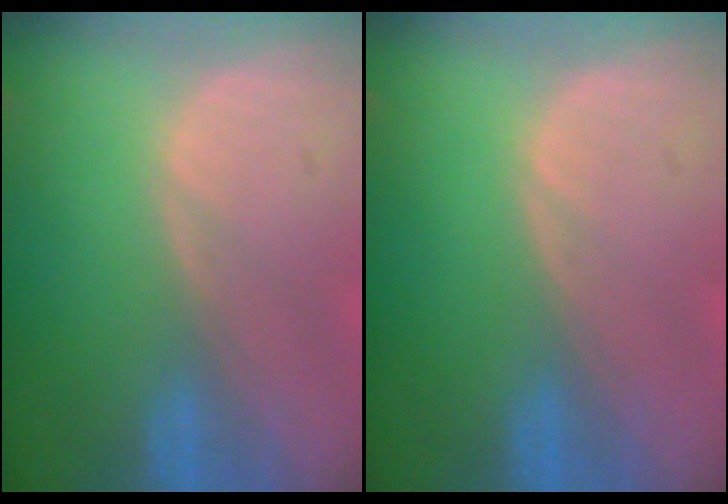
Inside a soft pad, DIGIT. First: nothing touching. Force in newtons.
{"total": 0.0}